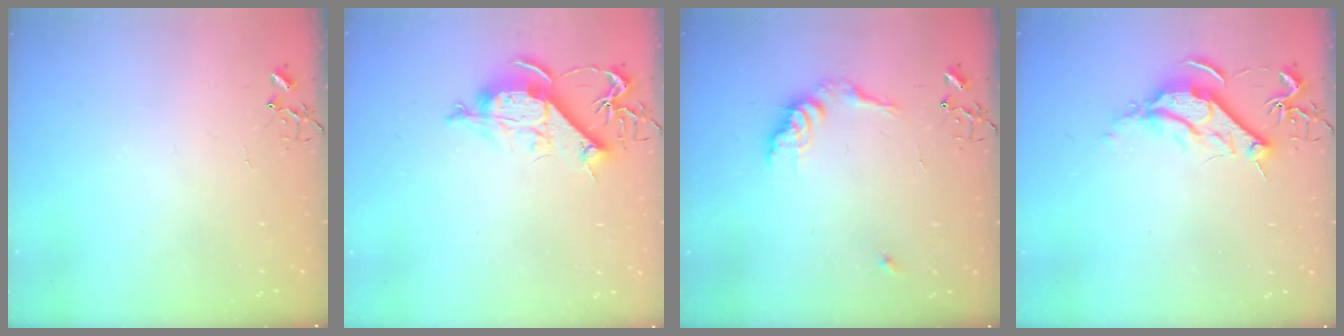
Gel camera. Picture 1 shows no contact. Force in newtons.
{"total": 10.4, "press": 10.3, "slide": 0.8}
{"total": 10.8, "press": 10.7, "slide": 0.4}
{"total": 9.8, "press": 9.8, "slide": 0.5}